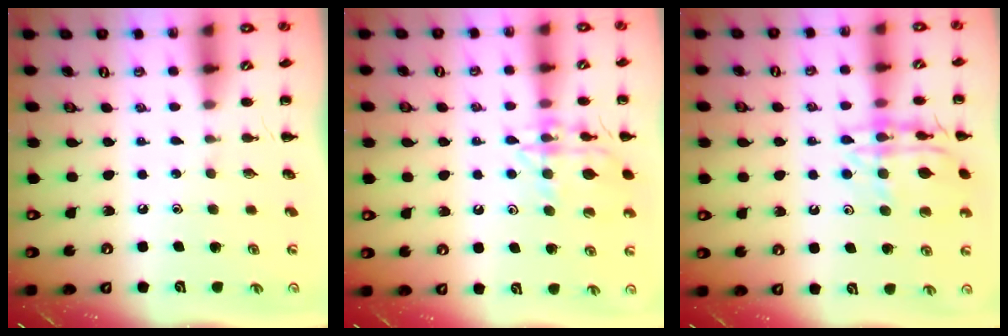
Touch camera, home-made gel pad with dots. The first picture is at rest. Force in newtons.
{"total": 15.5, "press": 15.4, "slide": 1.6}
{"total": 14.6, "press": 14.5, "slide": 1.4}